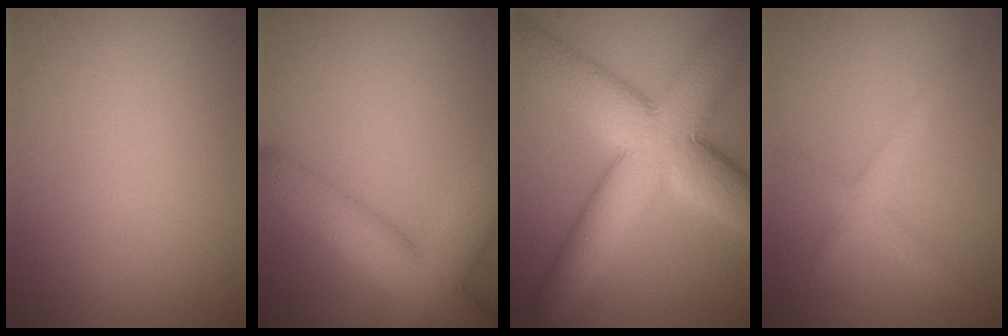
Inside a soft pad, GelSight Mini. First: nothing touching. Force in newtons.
{"total": 9.1, "press": 9.0, "slide": 0.6}
{"total": 12.3, "press": 12.3, "slide": 0.6}
{"total": 2.3, "press": 2.3, "slide": 0.1}